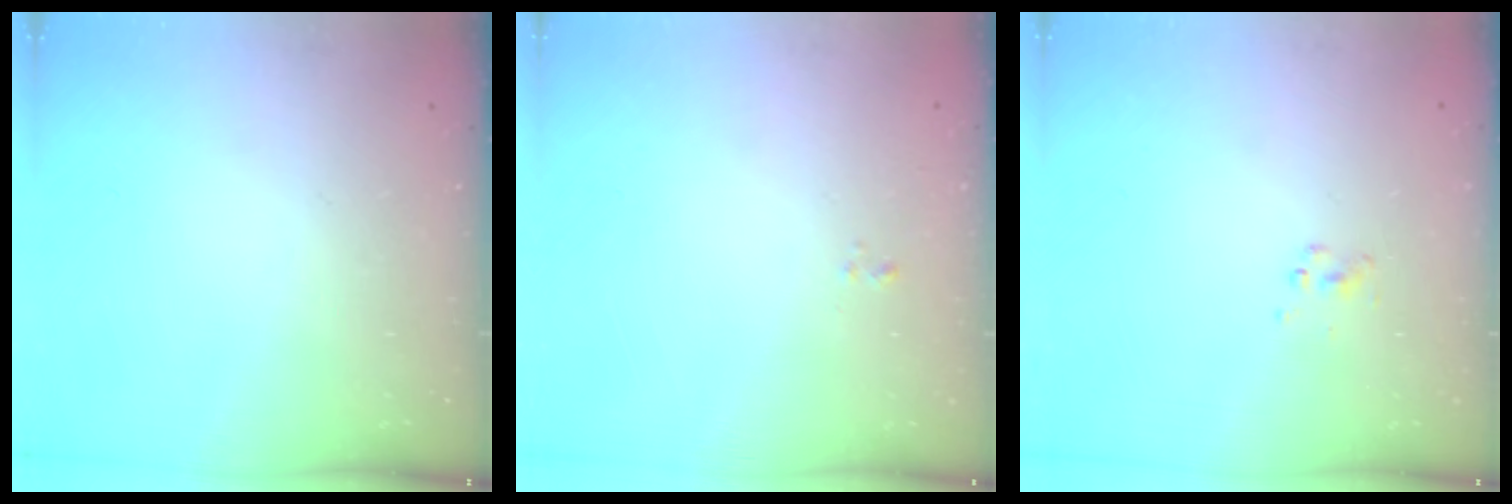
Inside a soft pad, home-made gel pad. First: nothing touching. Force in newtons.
{"total": 0.6, "press": 0.2, "slide": 0.5}
{"total": 1.5, "press": 1.5, "slide": 0.1}